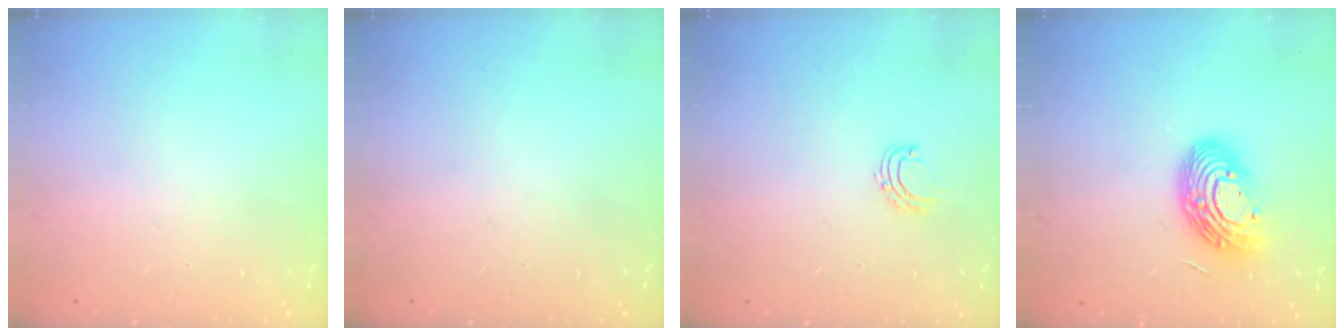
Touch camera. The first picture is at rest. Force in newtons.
{"total": 0.0}
{"total": 4.8, "press": 4.8, "slide": 0.3}
{"total": 14.2, "press": 14.2, "slide": 1.1}